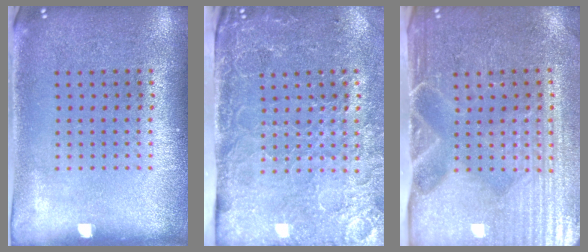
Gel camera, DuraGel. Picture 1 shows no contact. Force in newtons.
{"total": 4.4, "press": 3.6, "slide": 2.5}
{"total": 4.6, "press": 4.1, "slide": 2.1}